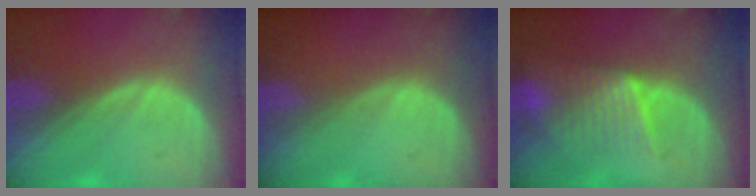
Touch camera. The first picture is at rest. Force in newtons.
{"total": 0.0}
{"total": 6.4, "press": 6.3, "slide": 1.0}